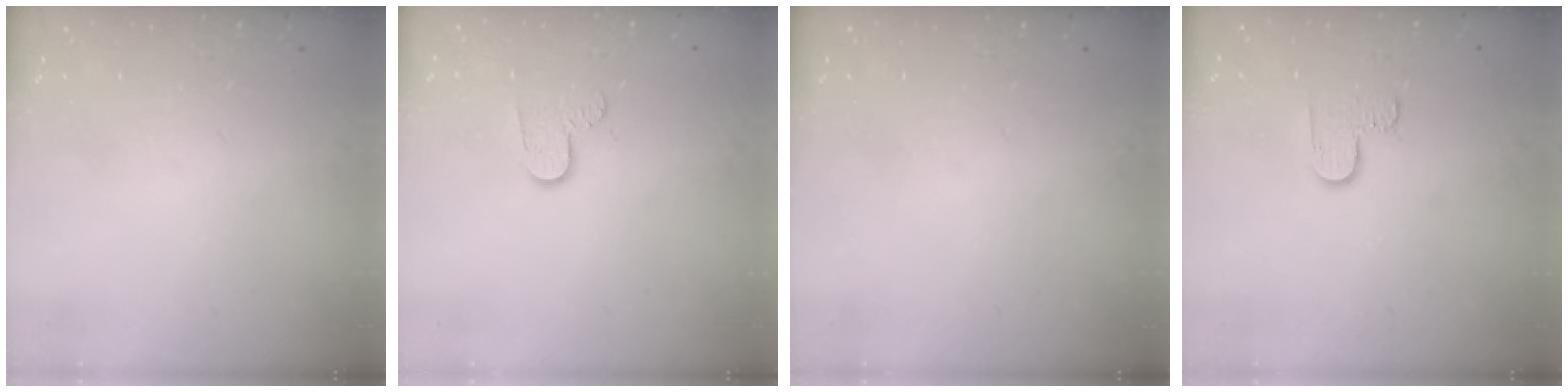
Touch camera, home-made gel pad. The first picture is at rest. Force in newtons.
{"total": 6.1, "press": 6.0, "slide": 0.6}
{"total": 0.0}
{"total": 5.4, "press": 5.4, "slide": 0.5}